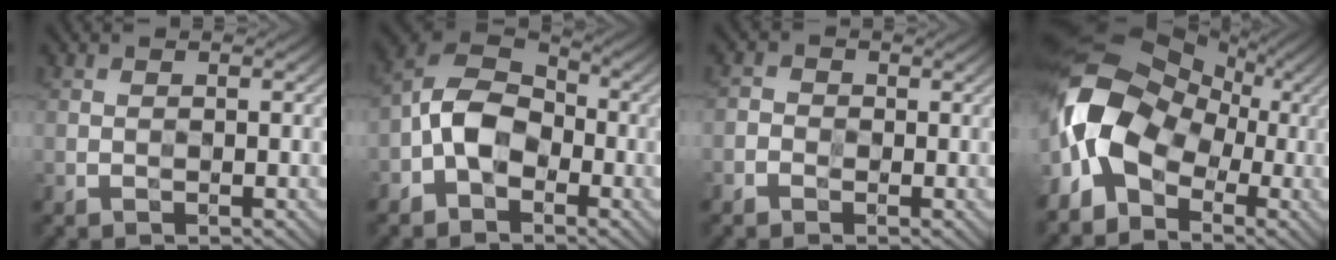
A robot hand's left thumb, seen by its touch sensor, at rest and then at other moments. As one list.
[{"total": 7.5, "force": [-2.4, 5.2, 4.9], "torque": [-0.101, 0.008, -0.068]}, {"total": 1.4, "force": [-0.7, 1.2, 0.2], "torque": [0.003, 0.001, -0.025]}, {"total": 13.8, "force": [-2.1, 9.7, 9.6], "torque": [-0.229, -0.001, -0.057]}]